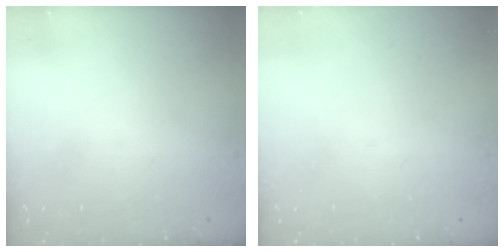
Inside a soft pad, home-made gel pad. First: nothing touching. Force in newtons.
{"total": 0.0}